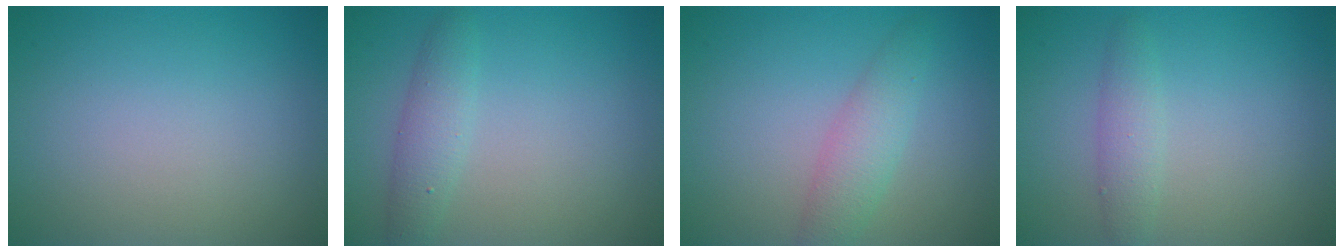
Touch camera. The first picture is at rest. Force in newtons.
{"total": 2.4, "press": 2.4, "slide": 0.1}
{"total": 2.9, "press": 2.9, "slide": 0.0}
{"total": 1.9, "press": 1.9, "slide": 0.1}